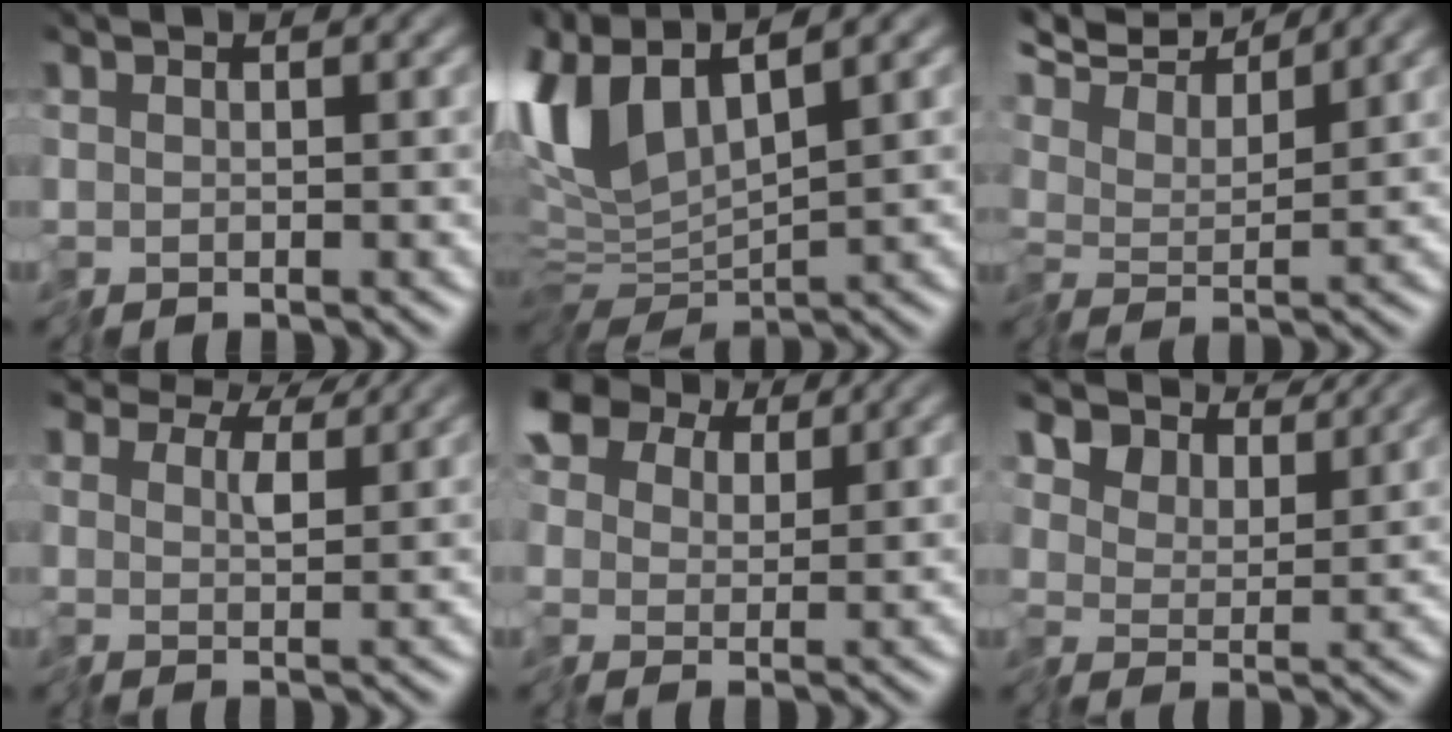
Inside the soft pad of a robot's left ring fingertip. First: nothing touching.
{"total": 8.5, "force": [3.7, 3.6, 6.8], "torque": [-0.162, 0.010, 0.064]}
{"total": 5.8, "force": [5.1, 0.5, 2.8], "torque": [-0.069, 0.018, 0.078]}
{"total": 5.3, "force": [3.9, 2.7, 2.4], "torque": [-0.056, 0.009, 0.054]}
{"total": 8.7, "force": [5.8, 5.5, 3.5], "torque": [-0.092, 0.022, 0.099]}
{"total": 4.4, "force": [4.0, 1.8, 0.9], "torque": [-0.025, 0.005, 0.053]}